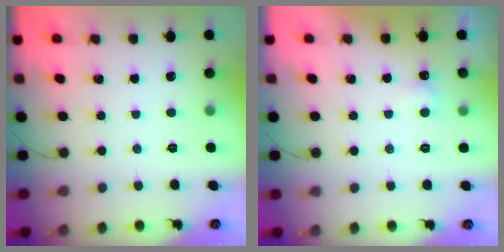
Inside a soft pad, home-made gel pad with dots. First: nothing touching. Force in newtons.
{"total": 2.2, "press": 2.2, "slide": 0.4}